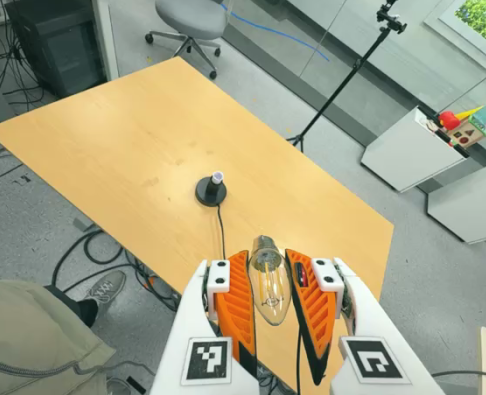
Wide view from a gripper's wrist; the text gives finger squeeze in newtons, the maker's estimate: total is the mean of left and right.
{"total": 17.3, "left": 18.3, "right": 16.4}